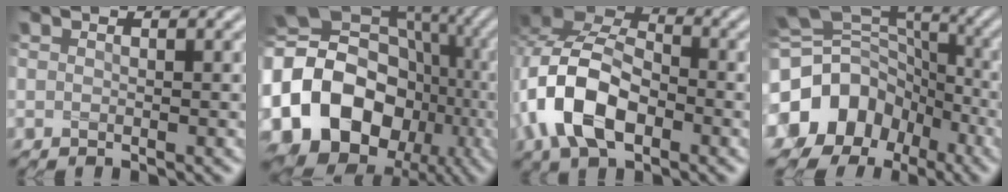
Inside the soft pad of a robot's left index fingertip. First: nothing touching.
{"total": 21.8, "force": [-5.3, 18.0, 11.1], "torque": [-0.195, -0.014, -0.109]}
{"total": 9.1, "force": [-3.2, 5.5, 6.5], "torque": [-0.136, 0.005, -0.073]}
{"total": 16.8, "force": [-6.2, 13.8, 7.2], "torque": [-0.163, -0.028, -0.107]}